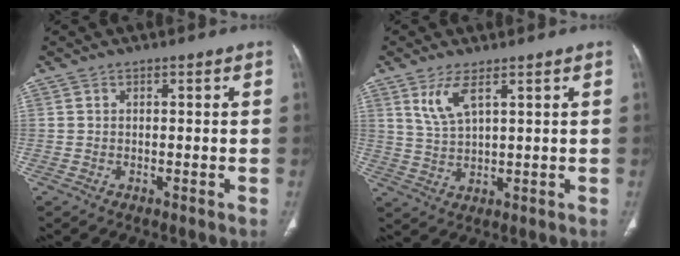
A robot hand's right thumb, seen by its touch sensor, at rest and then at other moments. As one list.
[{"total": 5.2, "force": [2.9, 1.4, 4.1], "torque": [-0.089, -0.017, 0.069]}]